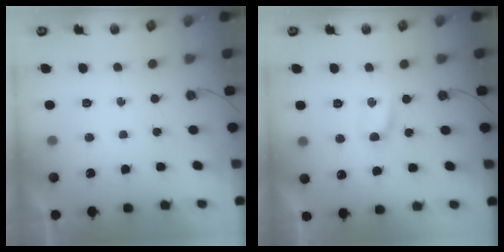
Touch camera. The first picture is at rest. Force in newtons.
{"total": 5.0, "press": 3.6, "slide": 3.5}